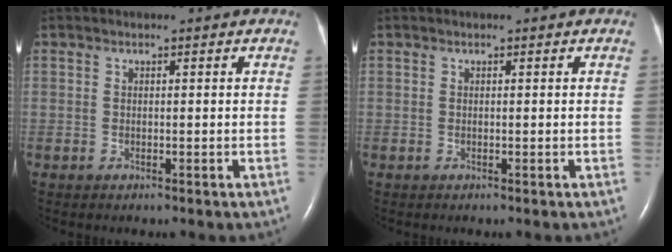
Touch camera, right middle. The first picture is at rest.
{"total": 0.0}